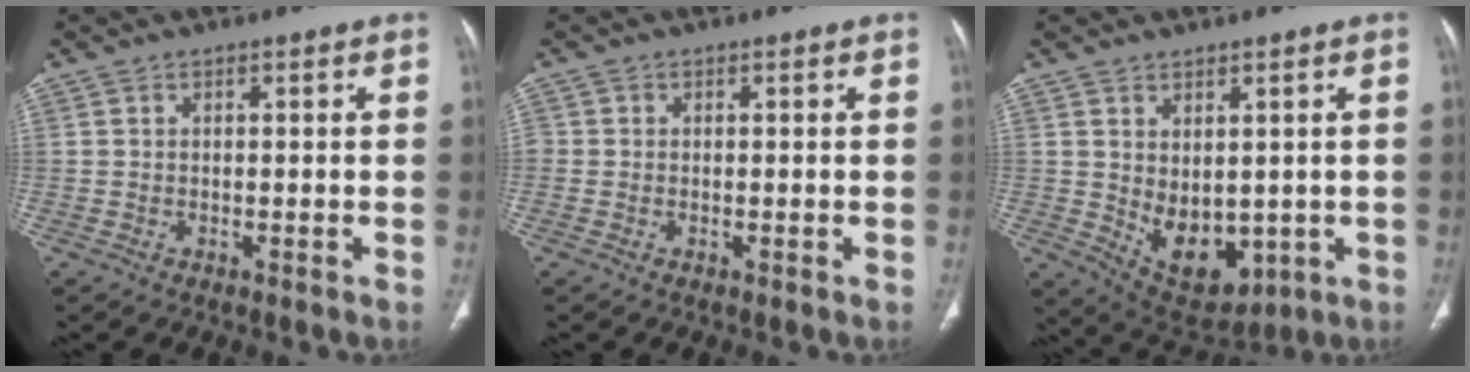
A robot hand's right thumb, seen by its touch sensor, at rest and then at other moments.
{"total": 0.9, "force": [-0.3, 0.8, 0.3], "torque": [-0.004, 0.002, -0.013]}
{"total": 10.2, "force": [-0.7, 6.5, 7.8], "torque": [-0.091, -0.011, 0.021]}